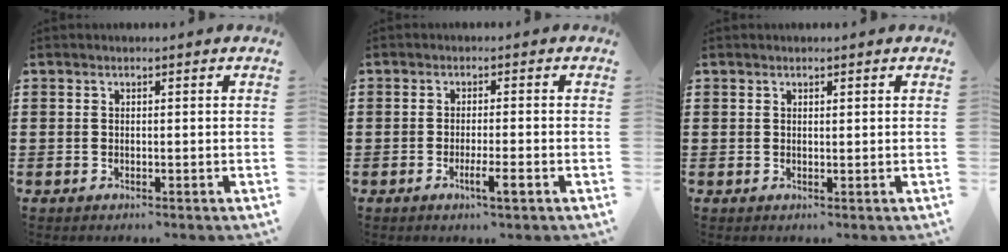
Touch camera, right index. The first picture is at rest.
{"total": 3.5, "force": [-1.7, 0.2, 3.0], "torque": [-0.056, -0.008, -0.032]}
{"total": 0.5, "force": [0.3, 0.3, 0.3], "torque": [-0.005, 0.003, 0.007]}